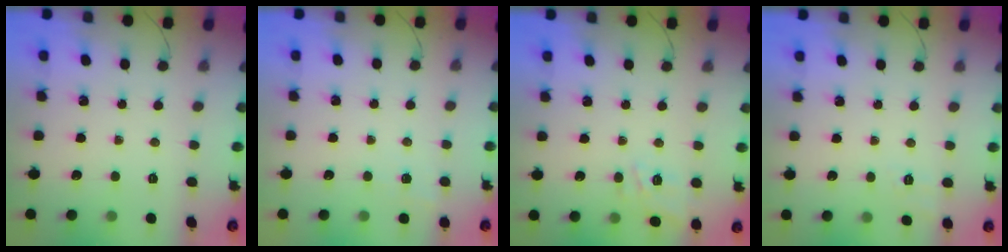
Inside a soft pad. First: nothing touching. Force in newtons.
{"total": 3.6, "press": 3.3, "slide": 1.4}
{"total": 6.5, "press": 6.3, "slide": 1.4}
{"total": 5.8, "press": 5.5, "slide": 1.9}